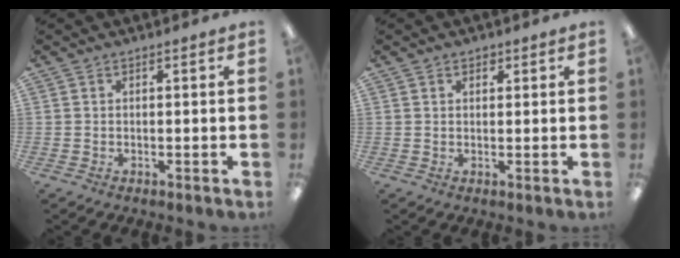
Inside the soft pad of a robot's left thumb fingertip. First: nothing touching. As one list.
[{"total": 1.5, "force": [1.0, 1.1, 0.4], "torque": [-0.001, 0.000, 0.016]}]